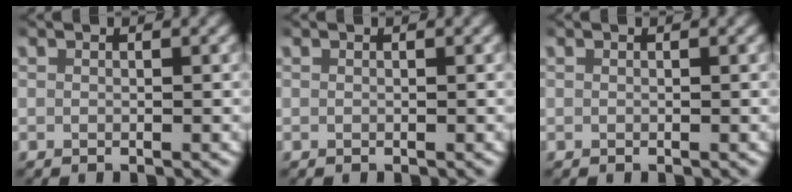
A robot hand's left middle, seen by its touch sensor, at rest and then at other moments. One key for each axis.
{"total": 0.0}
{"total": 0.0}